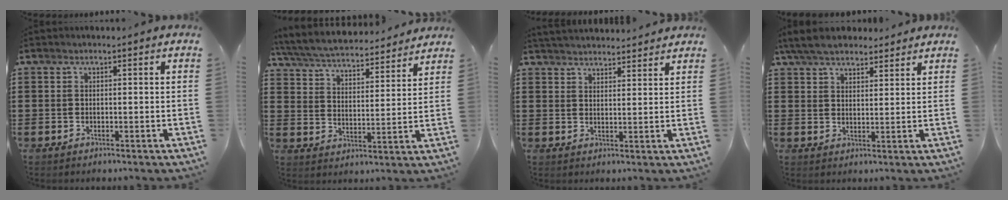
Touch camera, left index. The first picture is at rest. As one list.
[{"total": 4.9, "force": [4.8, 0.4, 0.9], "torque": [-0.044, -0.034, 0.079]}, {"total": 2.9, "force": [2.9, 0.2, -0.2], "torque": [-0.006, -0.008, 0.056]}, {"total": 5.5, "force": [4.8, 2.0, 1.5], "torque": [-0.045, -0.004, 0.092]}]